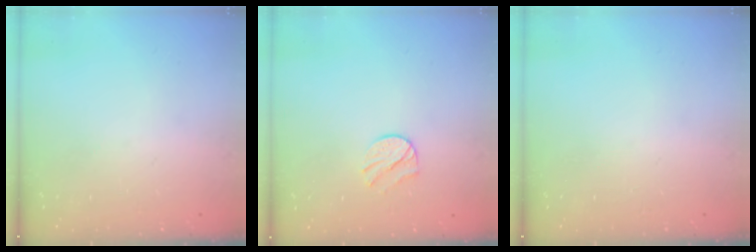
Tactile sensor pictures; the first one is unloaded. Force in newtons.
{"total": 6.4, "press": 6.4, "slide": 0.6}
{"total": 0.0}